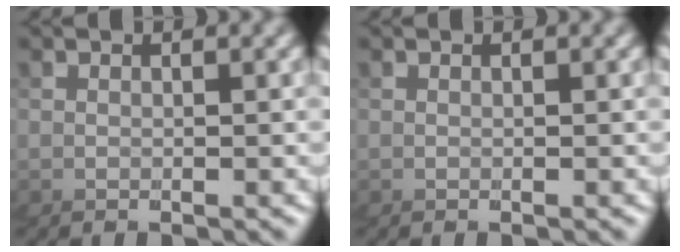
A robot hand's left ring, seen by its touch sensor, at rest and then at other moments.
{"total": 0.0}